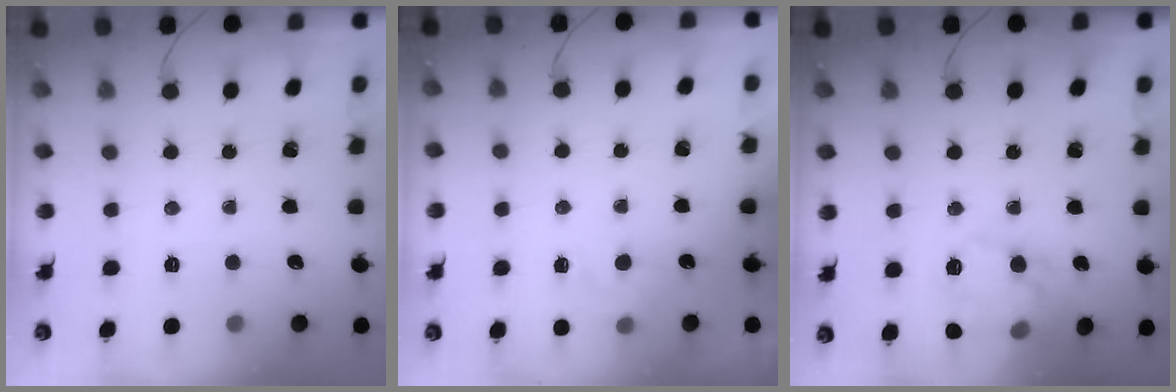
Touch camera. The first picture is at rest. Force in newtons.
{"total": 3.1, "press": 2.6, "slide": 1.7}
{"total": 16.6, "press": 16.6, "slide": 1.4}